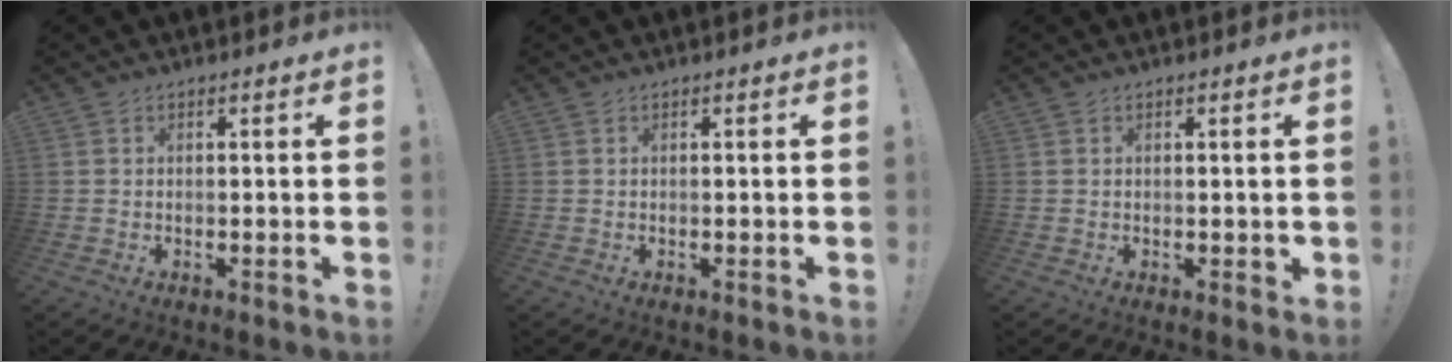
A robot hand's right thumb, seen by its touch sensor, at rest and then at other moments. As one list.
[{"total": 0.0}, {"total": 1.0, "force": [0.3, 0.8, 0.6], "torque": [-0.004, 0.000, 0.004]}]